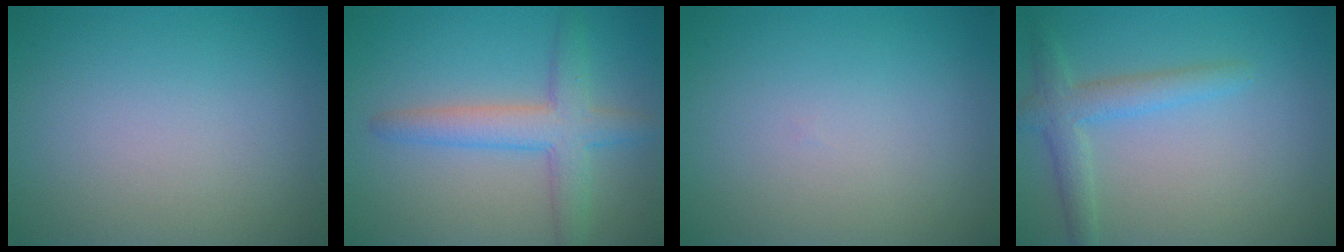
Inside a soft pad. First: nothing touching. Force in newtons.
{"total": 4.5, "press": 4.5, "slide": 0.2}
{"total": 0.0}
{"total": 2.9, "press": 2.9, "slide": 0.2}